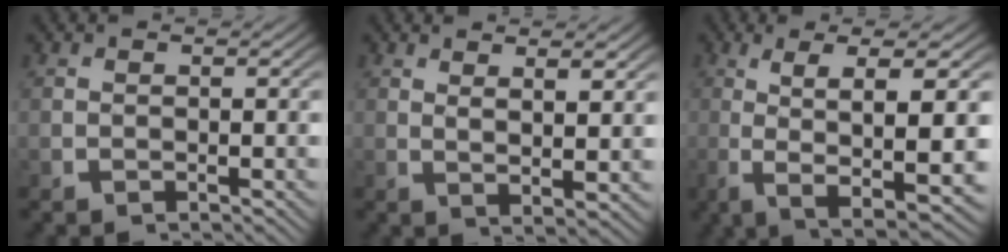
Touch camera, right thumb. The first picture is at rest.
{"total": 2.7, "force": [1.8, 0.3, 2.0], "torque": [-0.035, -0.007, 0.037]}
{"total": 9.2, "force": [-1.3, 2.9, 8.6], "torque": [-0.157, -0.022, -0.002]}